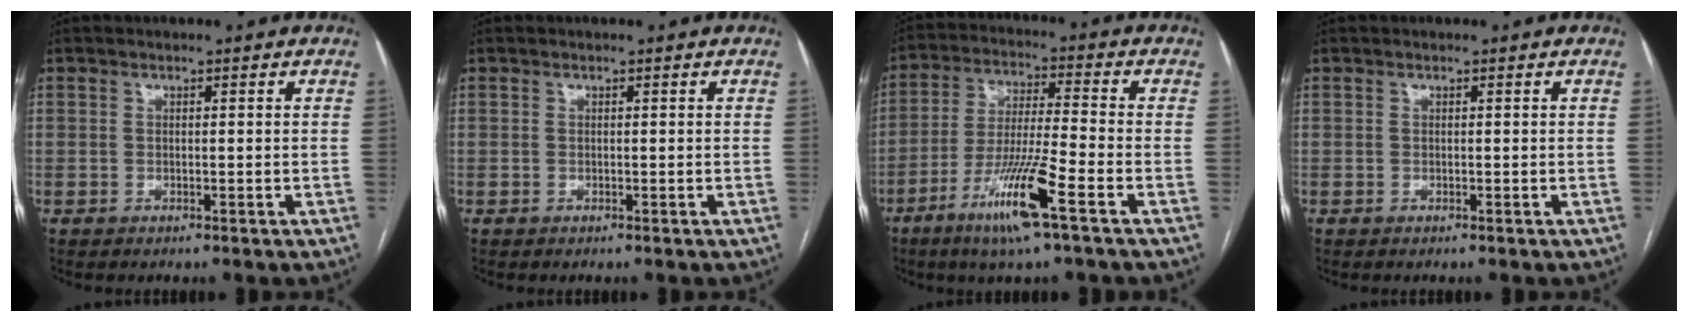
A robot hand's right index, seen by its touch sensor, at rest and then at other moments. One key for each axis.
{"total": 0.0}
{"total": 12.1, "fx": -6.2, "fy": -0.3, "fz": 10.4, "tx": -0.205, "ty": -0.022, "tz": -0.119}
{"total": 0.0}